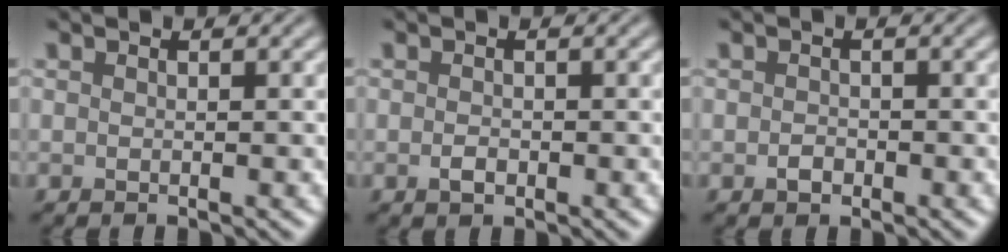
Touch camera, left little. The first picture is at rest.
{"total": 1.1, "force": [-0.5, 0.7, 0.7], "torque": [-0.014, -0.001, -0.012]}
{"total": 1.2, "force": [-0.6, 0.8, 0.6], "torque": [-0.010, -0.001, -0.016]}